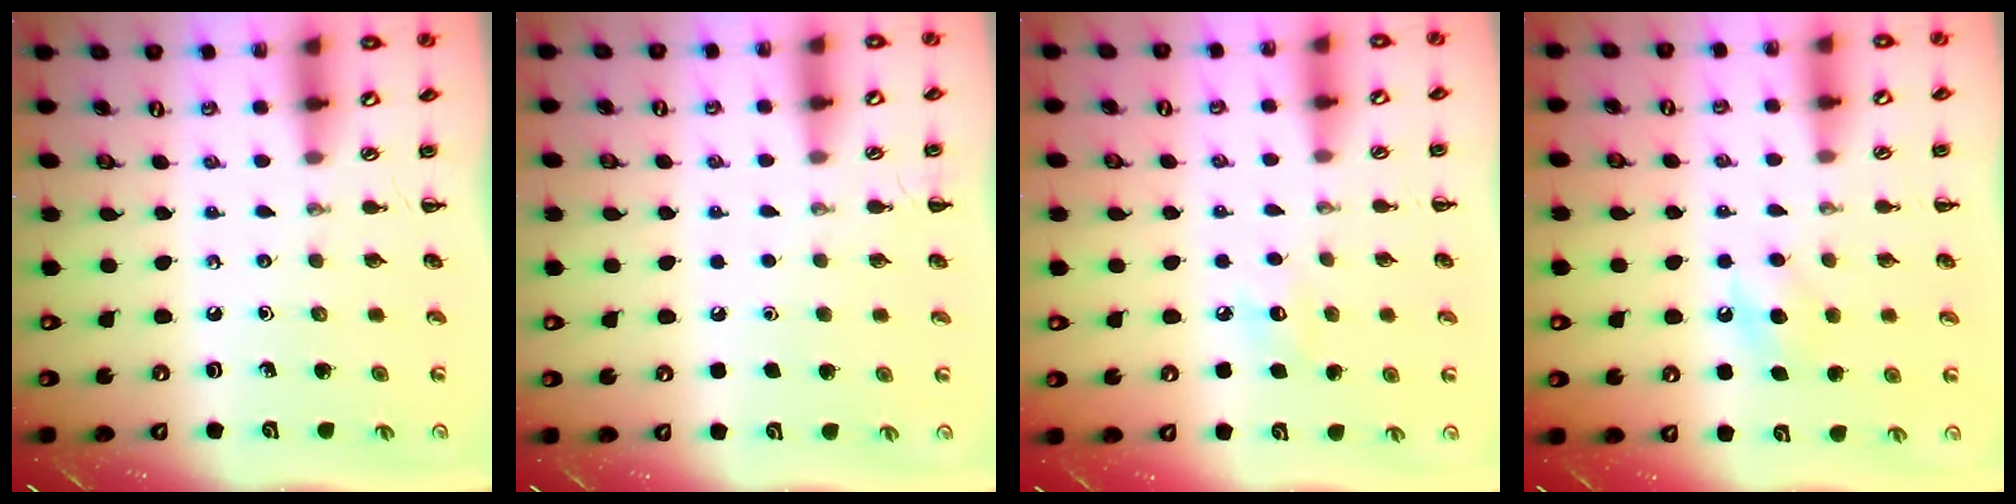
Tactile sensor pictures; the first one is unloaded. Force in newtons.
{"total": 1.8, "press": 1.8, "slide": 0.1}
{"total": 6.1, "press": 5.9, "slide": 1.6}
{"total": 7.6, "press": 7.4, "slide": 1.8}